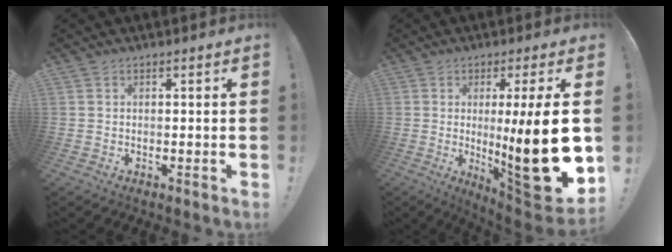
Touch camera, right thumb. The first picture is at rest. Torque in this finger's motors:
{"motor_torque": [2.01, 2.94, 1.32, 1.05, 0.27]}